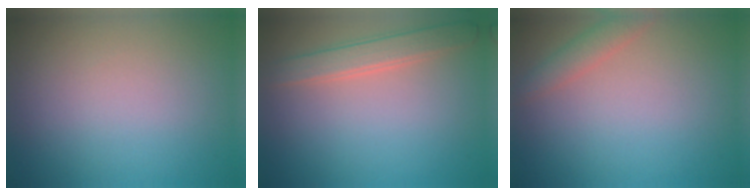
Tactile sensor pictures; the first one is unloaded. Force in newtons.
{"total": 2.6, "press": 2.6, "slide": 0.2}
{"total": 1.9, "press": 1.9, "slide": 0.1}